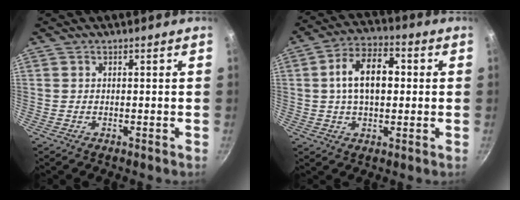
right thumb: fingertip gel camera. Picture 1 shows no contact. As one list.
[{"total": 12.0, "force": [1.2, 7.1, 9.6], "torque": [-0.136, 0.025, 0.011]}]